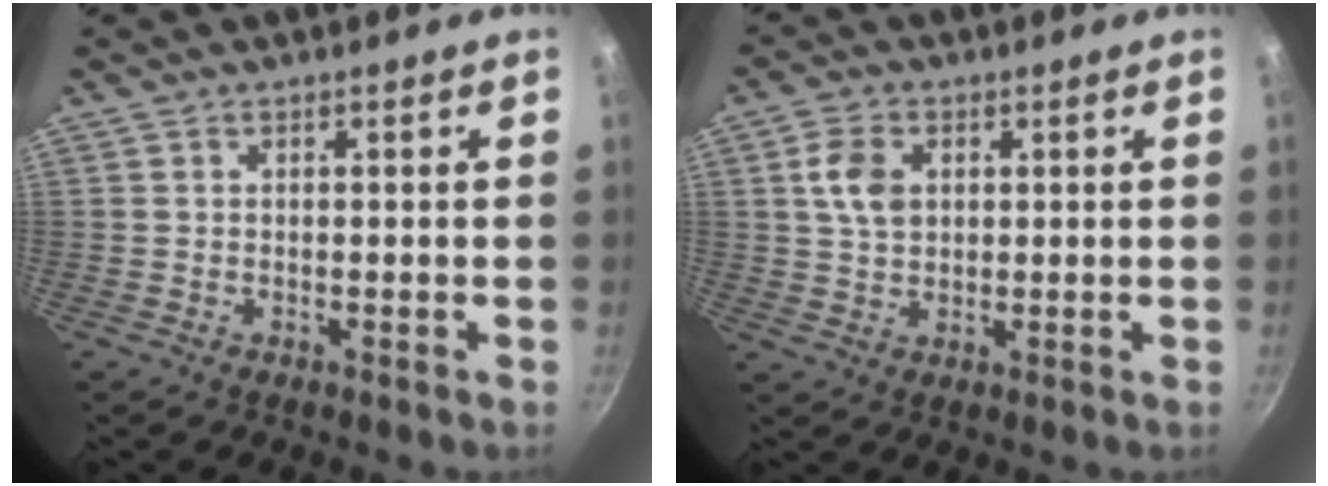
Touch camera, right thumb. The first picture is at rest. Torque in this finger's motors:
{"motor_torque": [-0.24, 0.92, 0.55, -0.68, 0.02]}